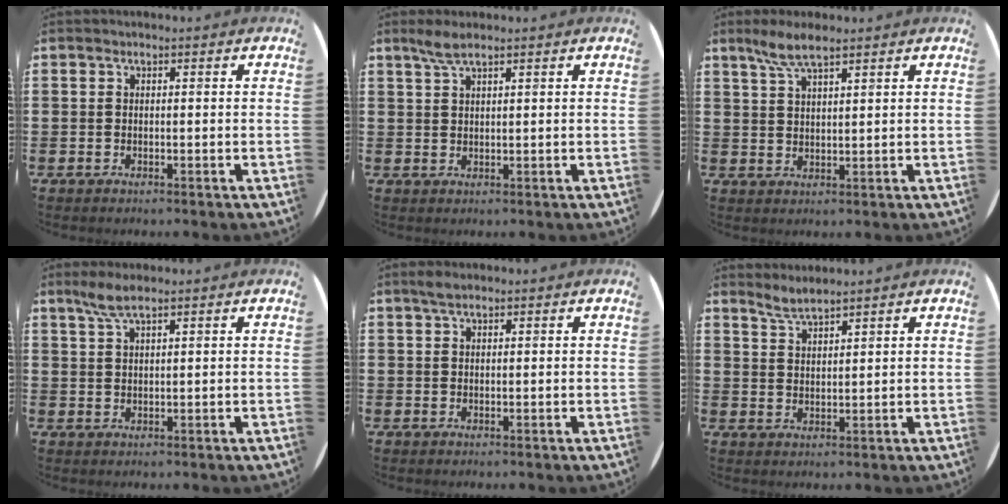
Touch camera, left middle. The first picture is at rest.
{"total": 2.7, "force": [2.0, 0.3, 1.7], "torque": [-0.036, 0.004, 0.036]}
{"total": 4.6, "force": [3.5, 0.8, 2.8], "torque": [-0.064, 0.004, 0.063]}
{"total": 3.5, "force": [2.5, 0.6, 2.4], "torque": [-0.052, 0.005, 0.045]}
{"total": 1.5, "force": [1.1, 0.5, 0.8], "torque": [-0.018, 0.004, 0.020]}
{"total": 2.8, "force": [2.7, 0.0, 0.3], "torque": [-0.012, -0.004, 0.052]}